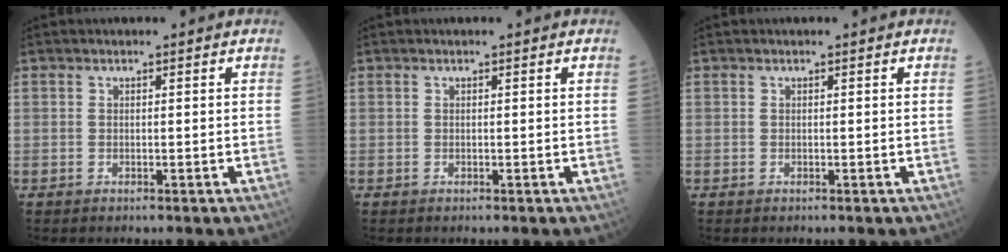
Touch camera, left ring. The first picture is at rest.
{"total": 0.0}
{"total": 0.0}